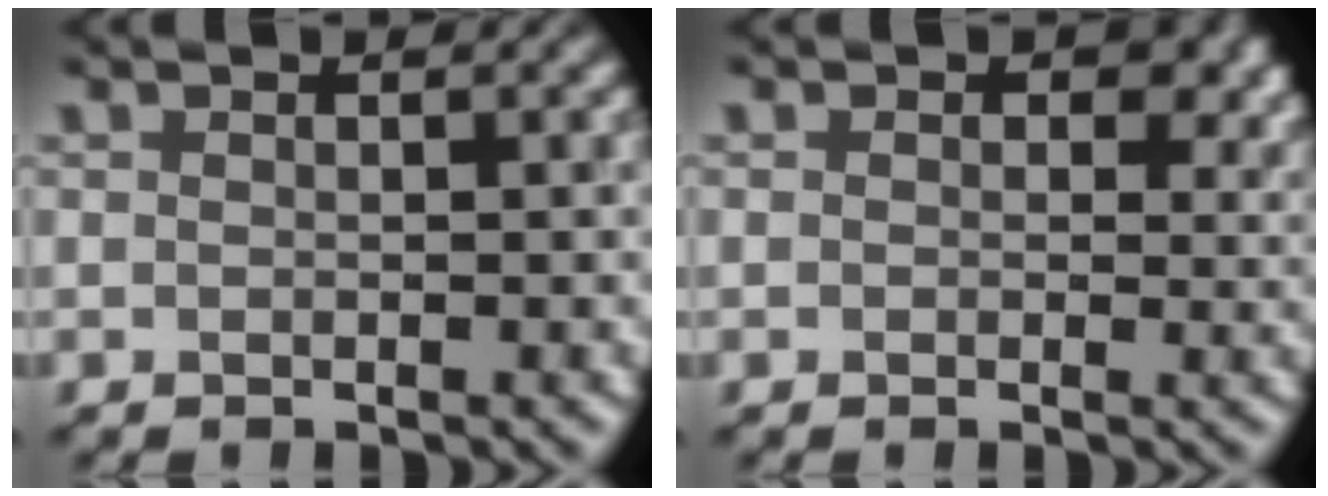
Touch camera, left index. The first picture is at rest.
{"total": 3.5, "force": [1.3, 2.5, 2.0], "torque": [-0.021, -0.005, 0.007]}